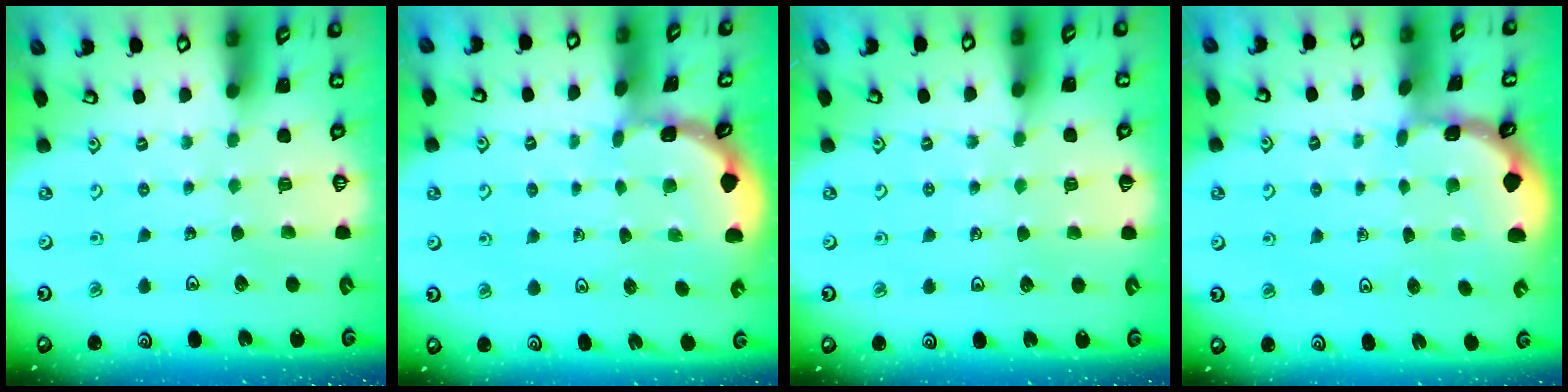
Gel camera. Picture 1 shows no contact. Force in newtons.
{"total": 1.0, "press": 1.0, "slide": 0.2}
{"total": 3.3, "press": 3.3, "slide": 0.5}
{"total": 1.1, "press": 1.0, "slide": 0.1}